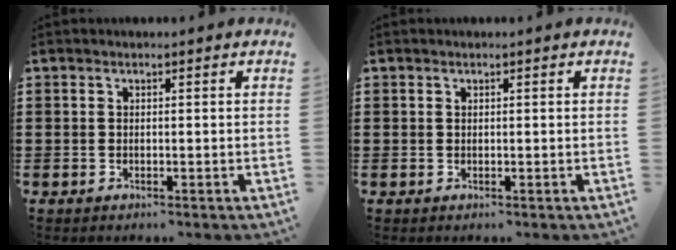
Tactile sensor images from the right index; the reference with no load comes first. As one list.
[{"total": 0.0}]